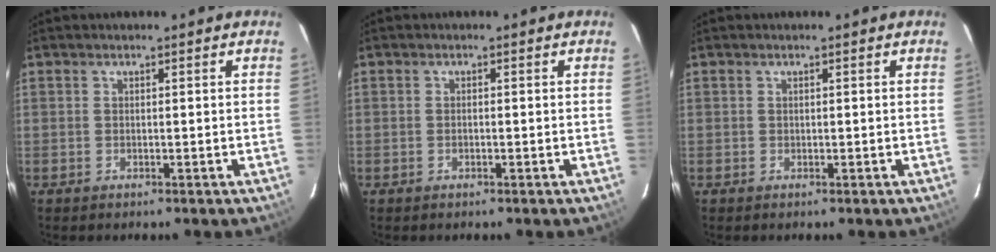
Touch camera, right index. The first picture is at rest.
{"total": 0.6, "force": [-0.4, 0.3, 0.3], "torque": [-0.007, 0.000, -0.006]}
{"total": 0.0}